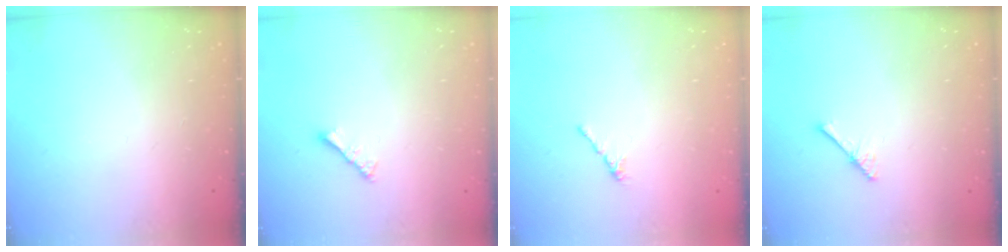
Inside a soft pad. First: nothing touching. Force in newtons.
{"total": 2.8, "press": 2.8, "slide": 0.6}
{"total": 1.7, "press": 1.6, "slide": 0.5}
{"total": 3.0, "press": 3.0, "slide": 0.3}